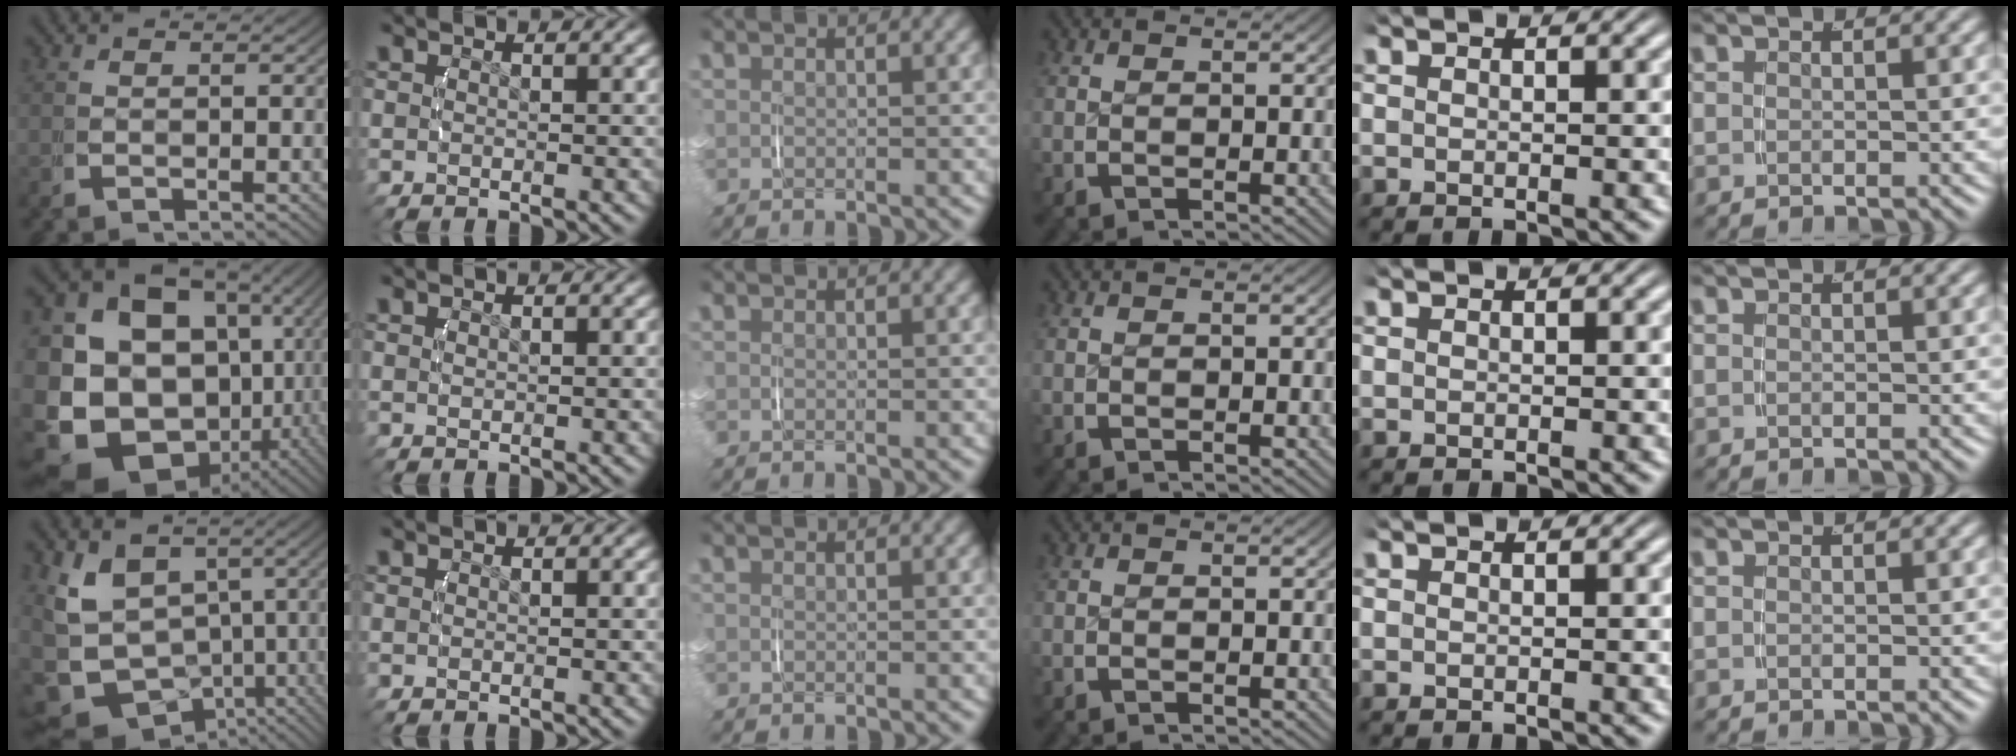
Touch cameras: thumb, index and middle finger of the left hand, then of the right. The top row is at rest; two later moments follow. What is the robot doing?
{"motion": "lift_and_place", "object": "backpack"}